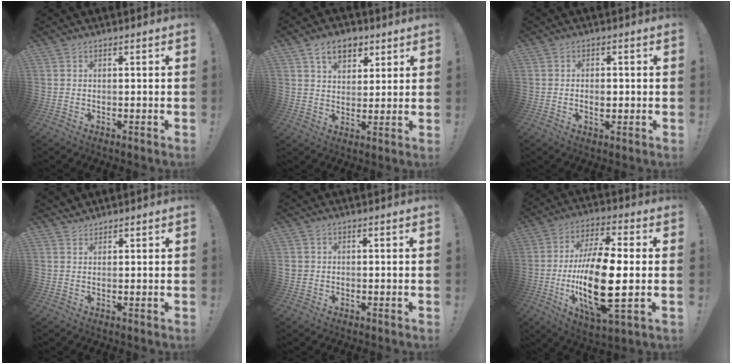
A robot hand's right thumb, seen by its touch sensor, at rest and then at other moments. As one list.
[{"total": 9.6, "force": [5.3, 6.3, 4.9], "torque": [-0.068, -0.016, 0.100]}, {"total": 2.6, "force": [-0.4, 1.7, 1.9], "torque": [-0.019, 0.000, -0.010]}, {"total": 2.1, "force": [2.0, 0.6, 0.0], "torque": [0.005, -0.012, 0.038]}, {"total": 1.2, "force": [0.0, 1.2, 0.1], "torque": [-0.002, 0.003, 0.000]}, {"total": 21.1, "force": [-2.7, 7.5, 19.6], "torque": [-0.381, -0.010, -0.046]}]